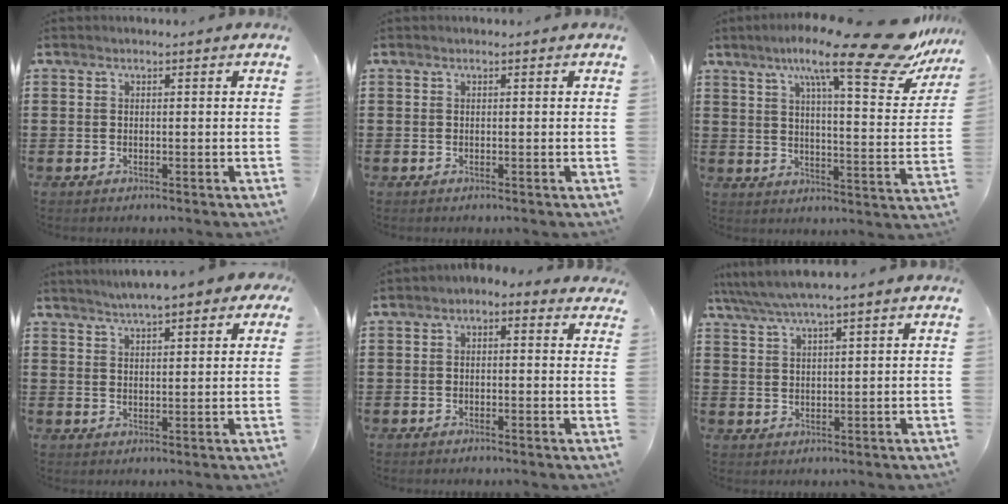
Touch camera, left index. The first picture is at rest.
{"total": 0.0}
{"total": 15.8, "force": [11.4, 0.9, 11.0], "torque": [-0.196, -0.055, 0.178]}
{"total": 4.0, "force": [3.5, 0.3, 2.0], "torque": [-0.050, -0.001, 0.060]}
{"total": 1.1, "force": [-0.5, 0.7, 0.7], "torque": [-0.017, 0.005, -0.013]}
{"total": 4.0, "force": [3.2, 0.0, 2.4], "torque": [-0.055, -0.006, 0.057]}